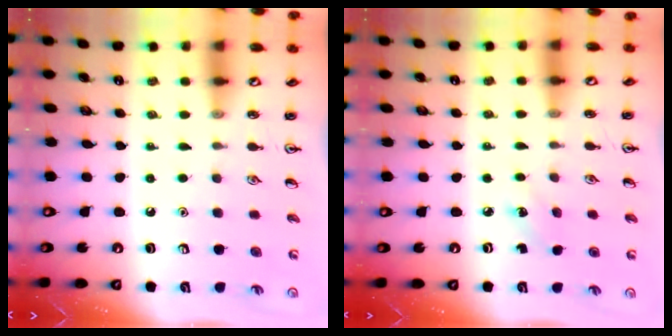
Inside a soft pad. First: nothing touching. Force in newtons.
{"total": 2.4, "press": 2.3, "slide": 0.9}